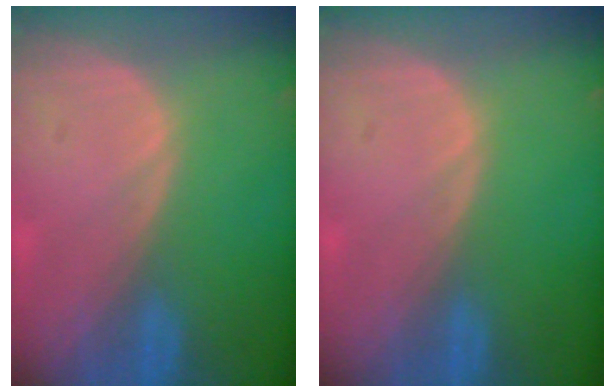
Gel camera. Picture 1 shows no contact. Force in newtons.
{"total": 0.0}